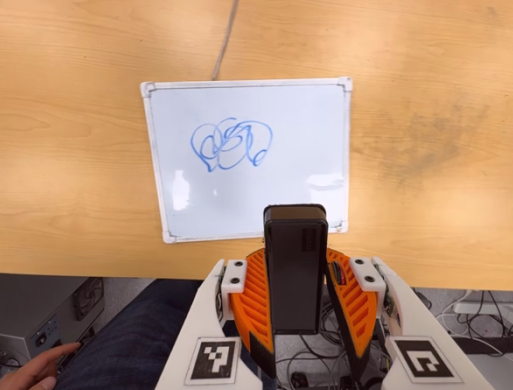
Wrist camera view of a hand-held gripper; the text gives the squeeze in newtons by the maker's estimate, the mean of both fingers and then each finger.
{"total": 6.0, "left": 5.2, "right": 6.7}